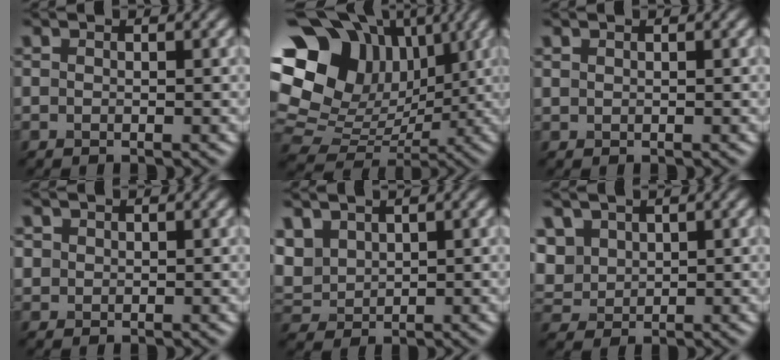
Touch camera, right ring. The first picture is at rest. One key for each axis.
{"total": 20.0, "fx": 6.3, "fy": 16.6, "fz": 9.2, "tx": -0.199, "ty": 0.054, "tz": 0.110}
{"total": 0.9, "fx": 0.1, "fy": -0.6, "fz": -0.7, "tx": 0.006, "ty": 0.002, "tz": 0.011}
{"total": 0.8, "fx": 0.3, "fy": 0.3, "fz": -0.7, "tx": 0.011, "ty": 0.008, "tz": 0.015}
{"total": 2.4, "fx": 1.9, "fy": 1.5, "fz": 0.2, "tx": -0.031, "ty": 0.007, "tz": 0.058}
{"total": 2.5, "fx": 1.7, "fy": 1.8, "fz": 0.2, "tx": -0.030, "ty": 0.011, "tz": 0.057}